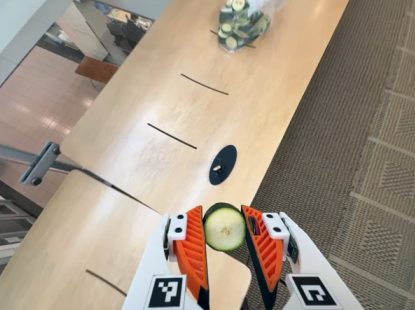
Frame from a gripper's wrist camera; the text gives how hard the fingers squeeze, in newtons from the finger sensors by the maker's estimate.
{"total": 8.4, "left": 8.3, "right": 8.5}